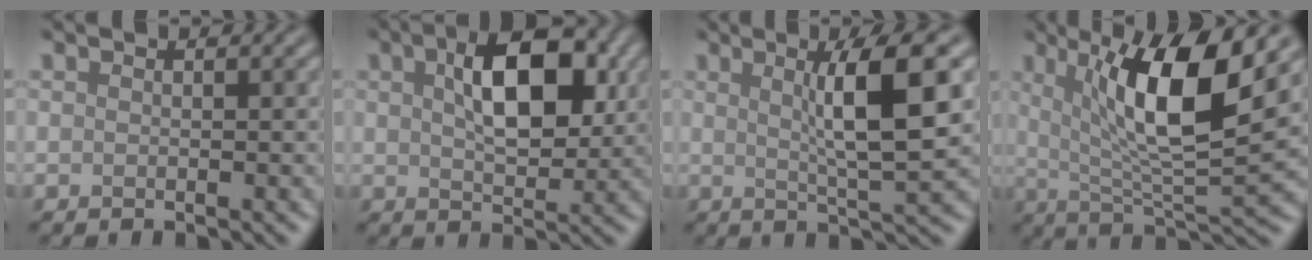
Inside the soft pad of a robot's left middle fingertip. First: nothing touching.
{"total": 7.7, "force": [2.2, 3.9, 6.3], "torque": [-0.105, 0.011, 0.034]}
{"total": 6.7, "force": [1.6, 1.2, 6.4], "torque": [-0.092, 0.008, 0.027]}
{"total": 9.7, "force": [3.3, 2.3, 8.8], "torque": [-0.138, -0.014, 0.063]}